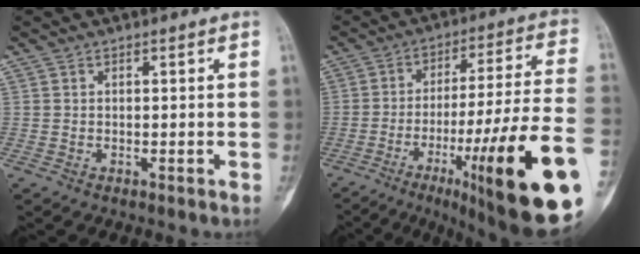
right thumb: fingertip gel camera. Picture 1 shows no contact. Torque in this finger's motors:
{"motor_torque": [3.25, 1.76, 1.46, -1.31, 0.55]}